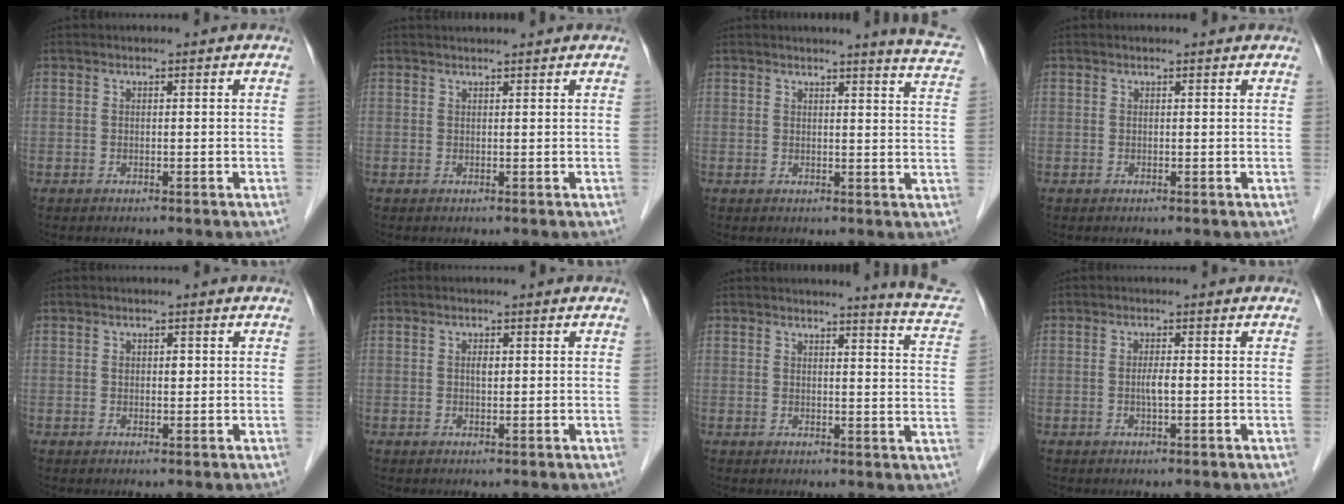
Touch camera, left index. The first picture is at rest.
{"total": 3.2, "force": [3.1, -0.2, 0.9], "torque": [-0.008, 0.023, 0.042]}
{"total": 7.2, "force": [6.8, -0.5, 2.1], "torque": [-0.022, -0.048, 0.050]}
{"total": 1.6, "force": [1.6, 0.2, 0.4], "torque": [-0.012, 0.005, 0.012]}
{"total": 1.3, "force": [0.1, 0.8, 1.0], "torque": [-0.013, -0.001, 0.002]}
{"total": 1.1, "force": [0.0, 0.5, 1.0], "torque": [-0.017, -0.003, 0.001]}
{"total": 8.5, "force": [8.2, -1.3, 1.4], "torque": [-0.020, -0.080, 0.071]}
{"total": 1.6, "force": [-0.4, 0.1, 1.6], "torque": [-0.030, -0.003, -0.007]}